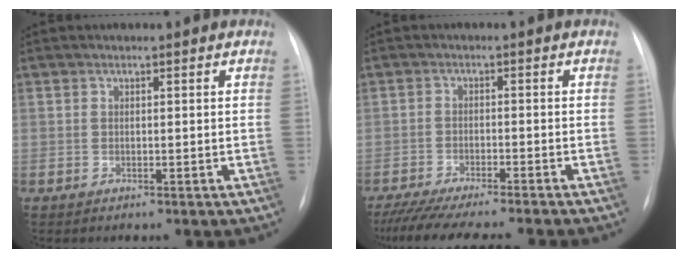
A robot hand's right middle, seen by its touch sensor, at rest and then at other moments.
{"total": 13.6, "force": [-12.0, -0.1, 6.5], "torque": [-0.091, -0.030, -0.179]}